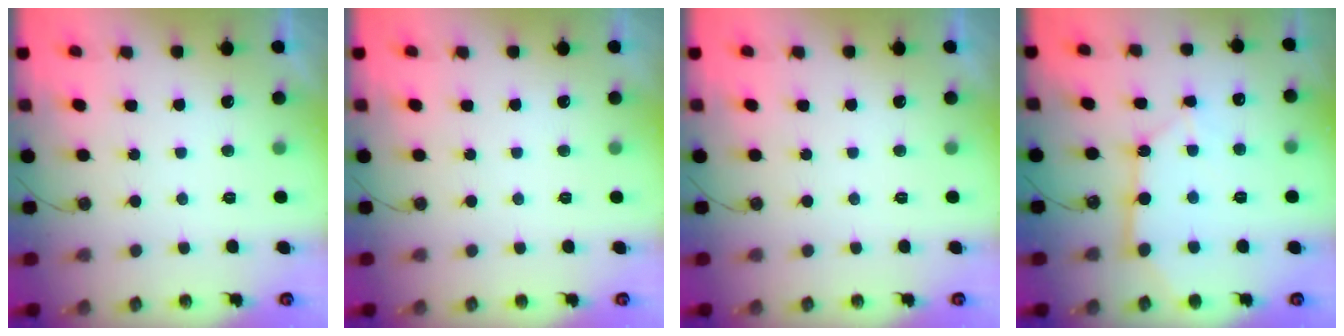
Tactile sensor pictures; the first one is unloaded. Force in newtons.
{"total": 0.0}
{"total": 0.0}
{"total": 10.5, "press": 10.5, "slide": 1.1}